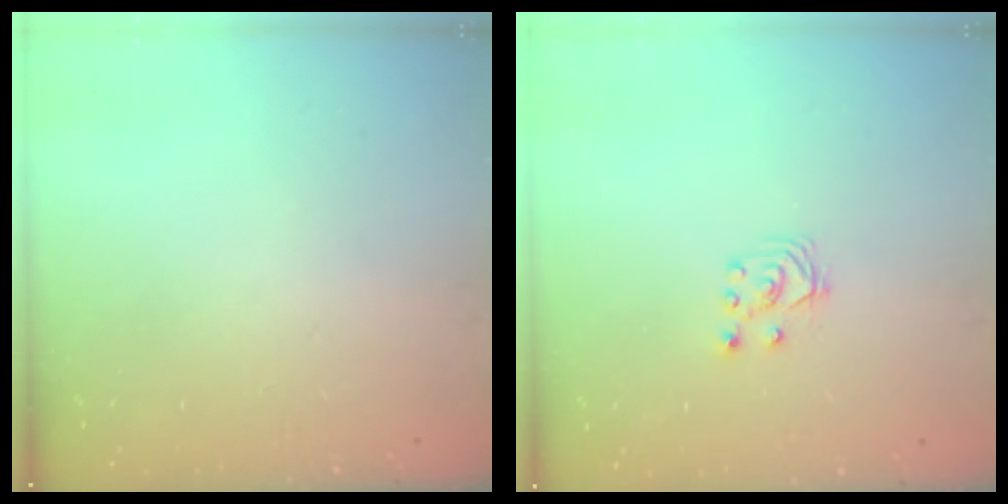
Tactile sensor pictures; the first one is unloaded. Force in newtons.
{"total": 2.8, "press": 2.7, "slide": 0.7}